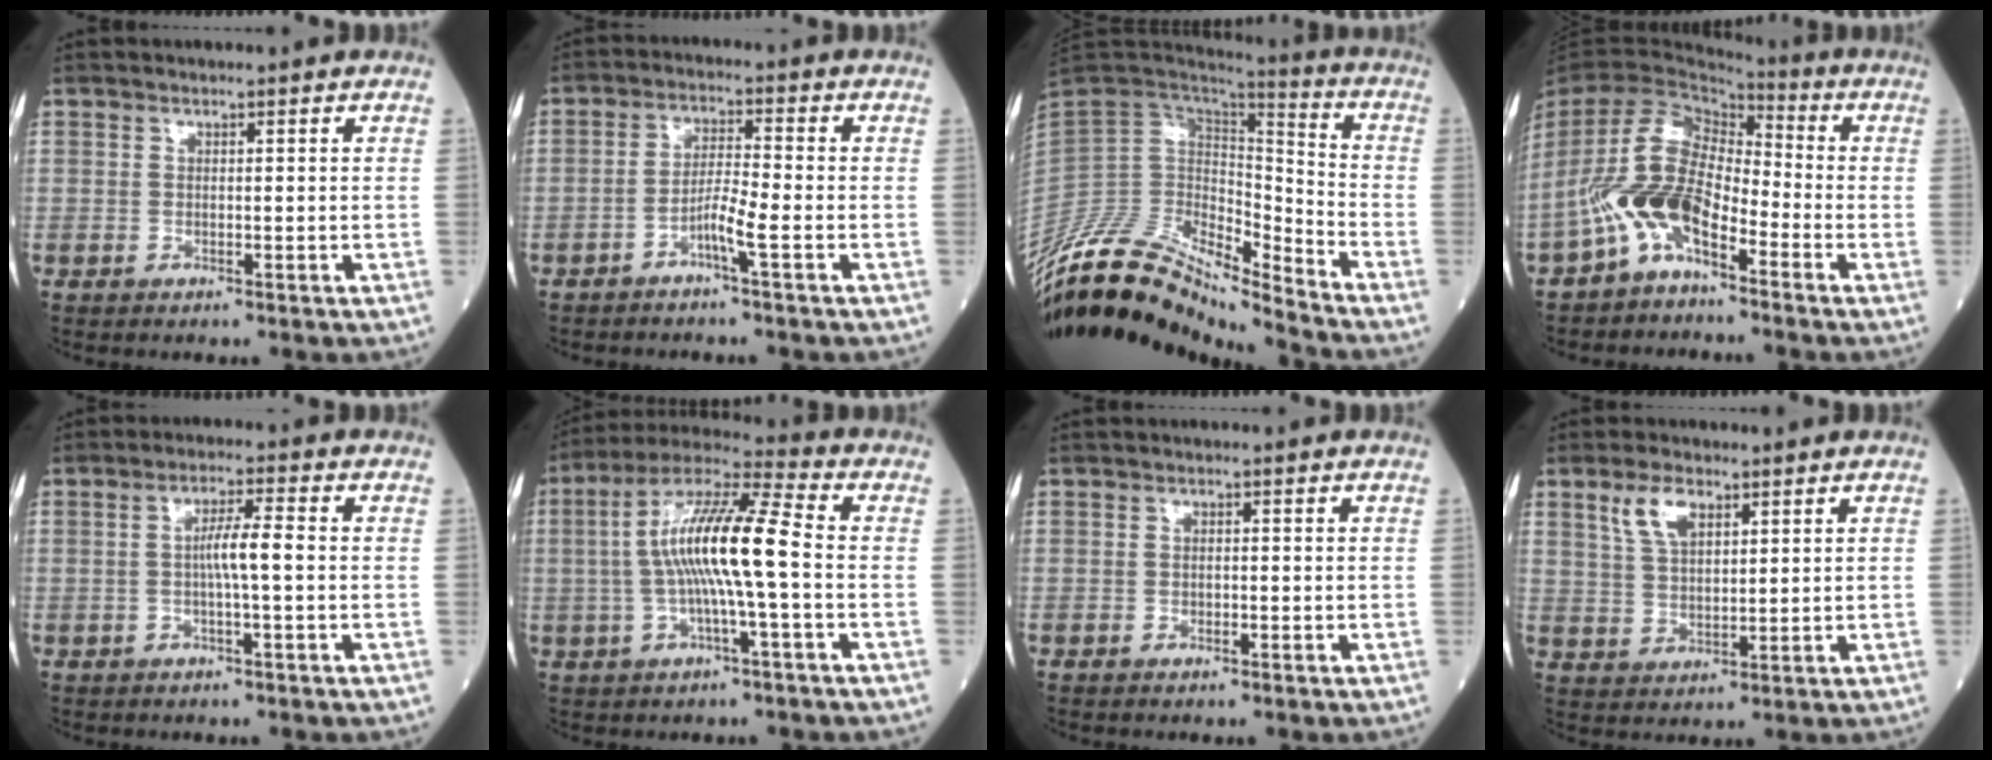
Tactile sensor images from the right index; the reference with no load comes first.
{"total": 4.1, "force": [-2.1, -0.3, 3.4], "torque": [-0.069, 0.007, -0.042]}
{"total": 17.6, "force": [-15.5, 3.9, 7.3], "torque": [-0.132, 0.058, -0.282]}
{"total": 10.2, "force": [-4.9, 4.6, 7.6], "torque": [-0.174, 0.013, -0.097]}
{"total": 4.4, "force": [-0.2, 0.1, 4.4], "torque": [-0.080, 0.008, -0.002]}
{"total": 13.2, "force": [-0.6, 0.8, 13.2], "torque": [-0.256, 0.020, -0.016]}
{"total": 0.9, "force": [-0.3, 0.5, 0.6], "torque": [-0.013, 0.000, -0.005]}
{"total": 5.9, "force": [3.3, 2.6, 4.1], "torque": [-0.090, 0.007, 0.068]}